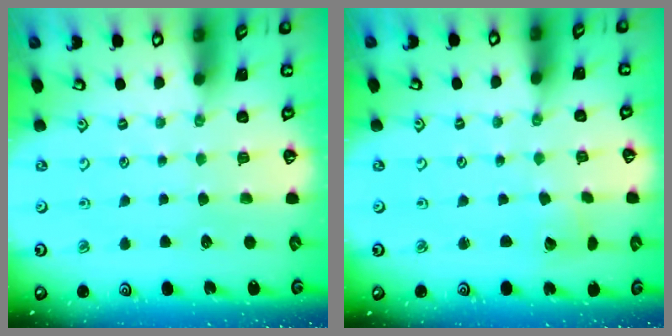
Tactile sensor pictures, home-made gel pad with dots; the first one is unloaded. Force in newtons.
{"total": 2.1, "press": 2.1, "slide": 0.2}